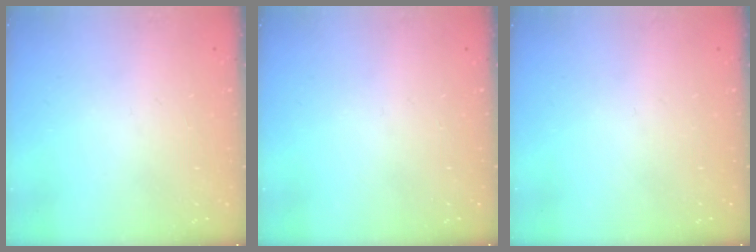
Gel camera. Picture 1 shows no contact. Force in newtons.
{"total": 0.0}
{"total": 0.0}